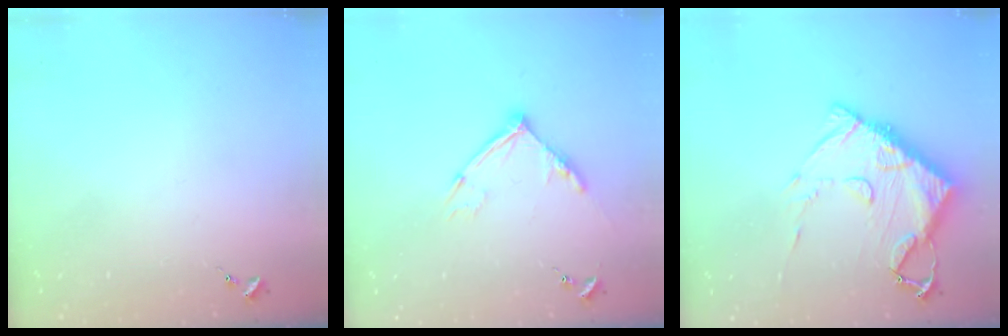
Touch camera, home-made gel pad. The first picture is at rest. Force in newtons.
{"total": 12.8, "press": 12.7, "slide": 1.2}
{"total": 14.3, "press": 14.2, "slide": 1.3}